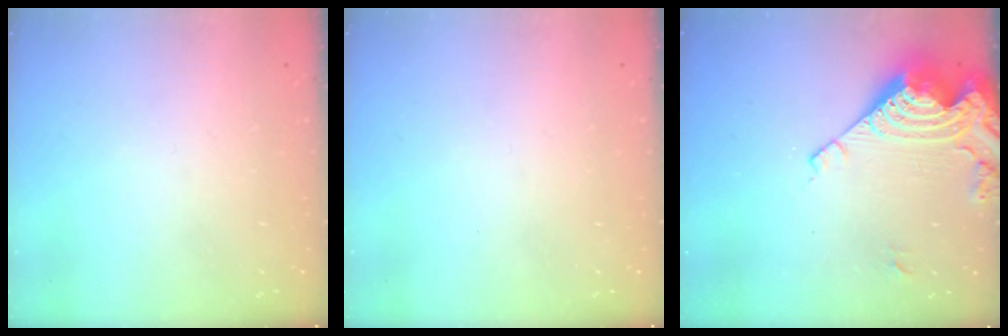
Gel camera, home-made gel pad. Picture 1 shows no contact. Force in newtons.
{"total": 0.0}
{"total": 13.1, "press": 13.0, "slide": 1.4}